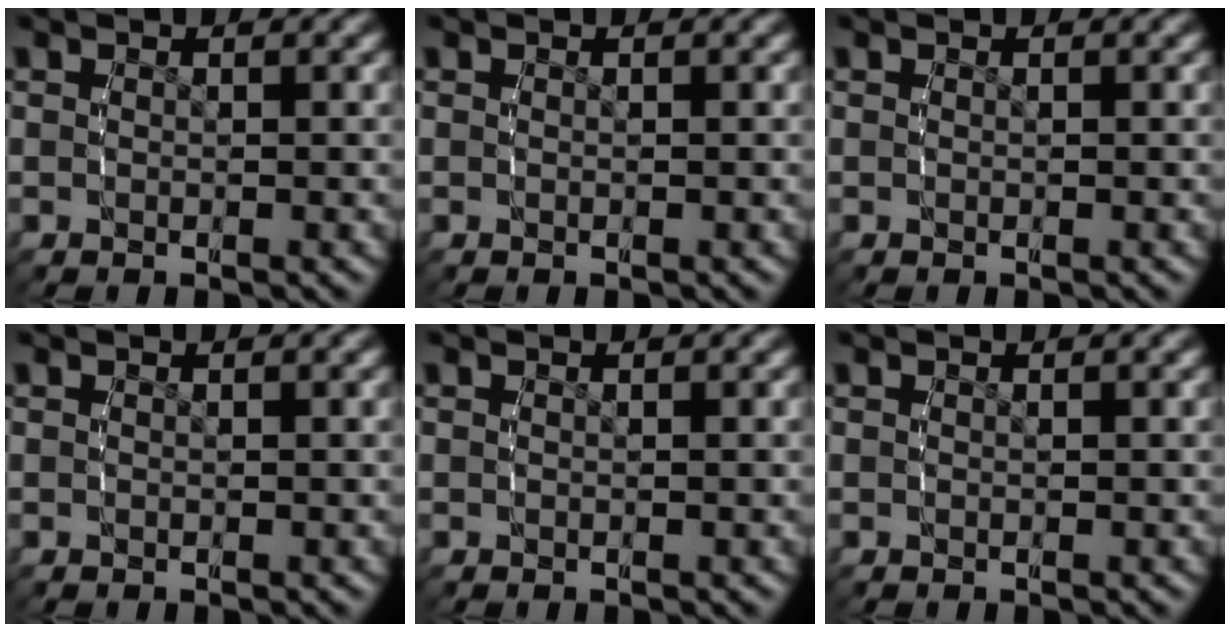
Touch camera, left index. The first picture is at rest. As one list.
[{"total": 0.0}, {"total": 0.0}, {"total": 0.0}, {"total": 0.0}, {"total": 0.0}]